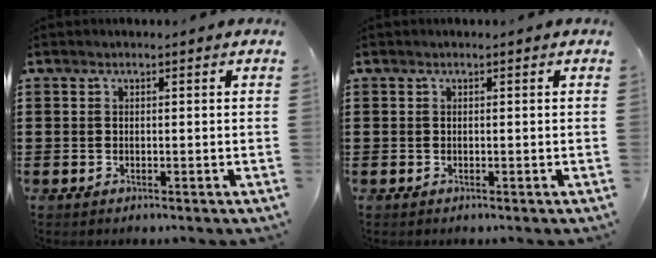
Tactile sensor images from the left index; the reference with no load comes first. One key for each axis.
{"total": 0.0}